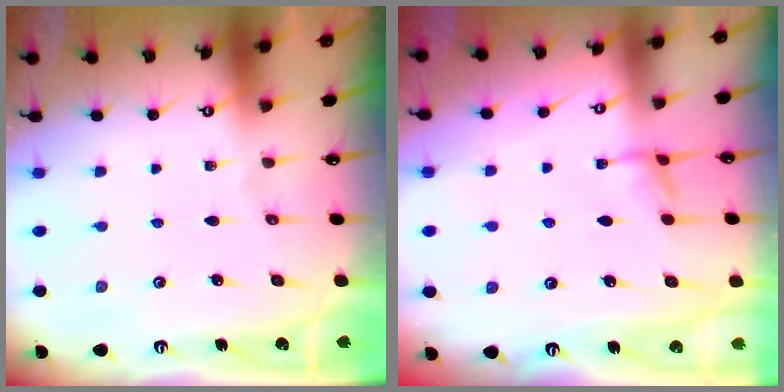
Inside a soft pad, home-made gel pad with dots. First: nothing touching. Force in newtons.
{"total": 1.9, "press": 1.9, "slide": 0.5}